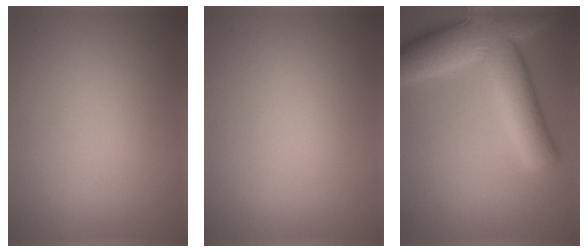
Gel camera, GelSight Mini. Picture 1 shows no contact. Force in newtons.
{"total": 0.0}
{"total": 10.7, "press": 10.7, "slide": 0.8}